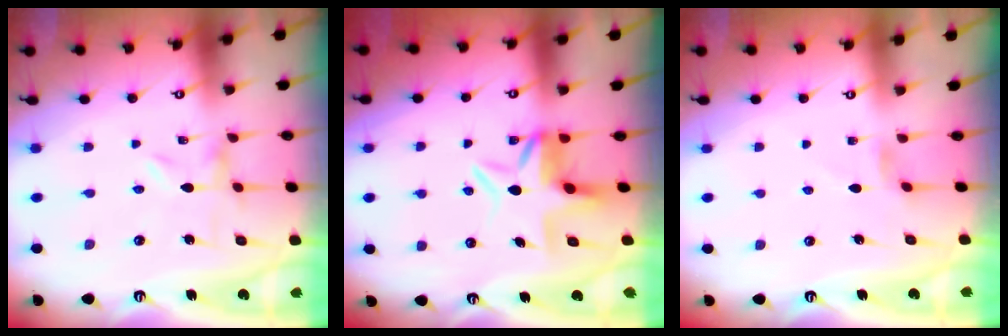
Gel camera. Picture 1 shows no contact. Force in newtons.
{"total": 5.8, "press": 5.3, "slide": 2.3}
{"total": 2.1, "press": 2.1, "slide": 0.4}